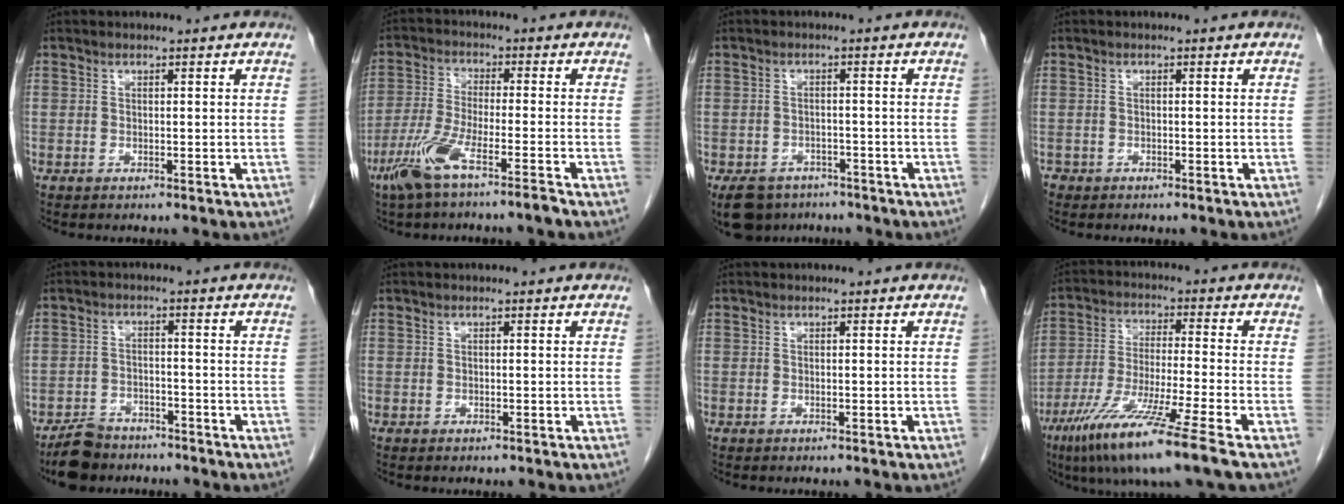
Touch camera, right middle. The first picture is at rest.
{"total": 8.2, "force": [-5.3, 0.1, 6.2], "torque": [-0.131, -0.016, -0.104]}
{"total": 6.7, "force": [-4.9, 4.1, 1.7], "torque": [-0.032, 0.000, -0.074]}
{"total": 1.1, "force": [-0.8, 0.8, 0.1], "torque": [-0.008, 0.001, -0.015]}
{"total": 6.3, "force": [-5.3, 2.9, 1.7], "torque": [-0.038, -0.005, -0.094]}
{"total": 0.0}
{"total": 0.0}
{"total": 14.2, "force": [-8.8, -0.7, 11.1], "torque": [-0.224, -0.050, -0.161]}